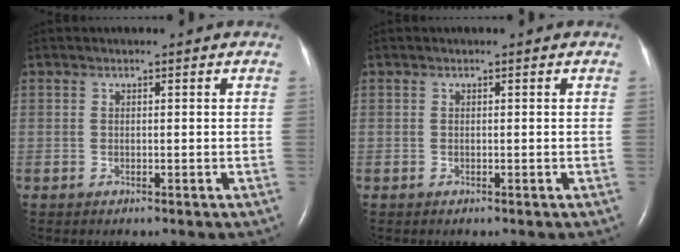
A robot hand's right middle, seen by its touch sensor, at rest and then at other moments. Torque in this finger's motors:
{"motor_torque": [-0.01, 0.15, 0.00, 0.00]}